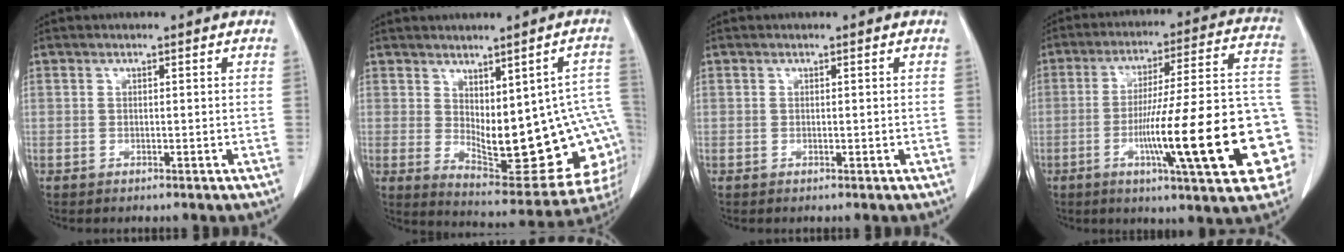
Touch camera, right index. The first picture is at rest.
{"total": 18.7, "force": [-1.1, 6.9, 17.3], "torque": [-0.160, 0.003, 0.010]}
{"total": 0.0}
{"total": 23.3, "force": [-6.7, 1.6, 22.2], "torque": [-0.252, 0.012, -0.095]}